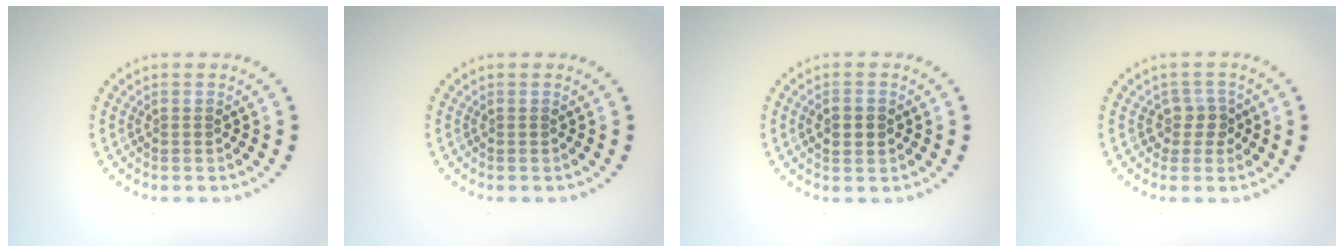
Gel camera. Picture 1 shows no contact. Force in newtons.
{"total": 0.0}
{"total": 2.5, "press": 2.5, "slide": 0.1}
{"total": 1.8, "press": 1.5, "slide": 1.1}